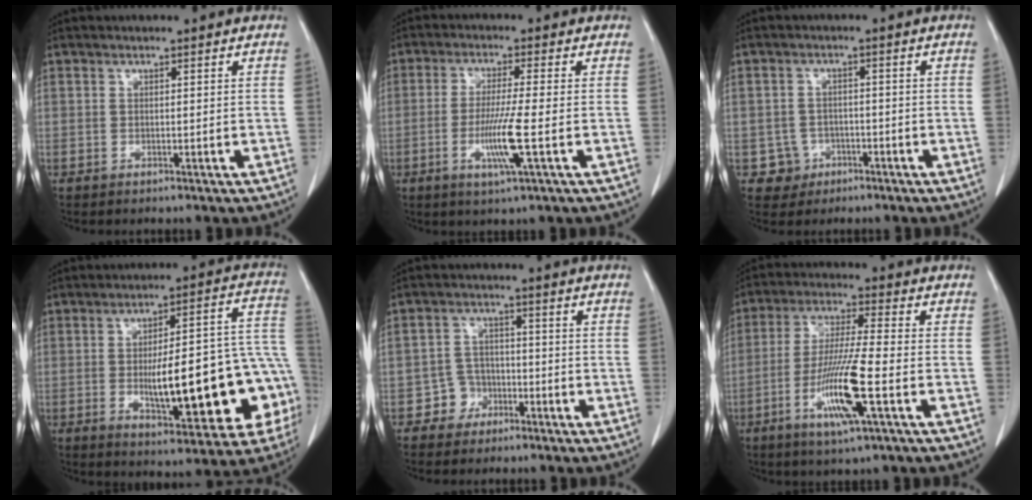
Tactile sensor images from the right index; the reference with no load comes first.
{"total": 7.2, "force": [-2.0, -0.7, 6.9], "torque": [-0.132, -0.018, -0.040]}
{"total": 3.9, "force": [-1.6, 3.5, -0.3], "torque": [0.012, 0.016, -0.024]}
{"total": 21.8, "force": [-4.2, 5.3, 20.7], "torque": [-0.214, 0.039, -0.042]}
{"total": 4.1, "force": [-2.3, 3.4, 0.2], "torque": [0.002, 0.017, -0.042]}
{"total": 11.5, "force": [-4.0, 0.0, 10.8], "torque": [-0.214, -0.018, -0.079]}